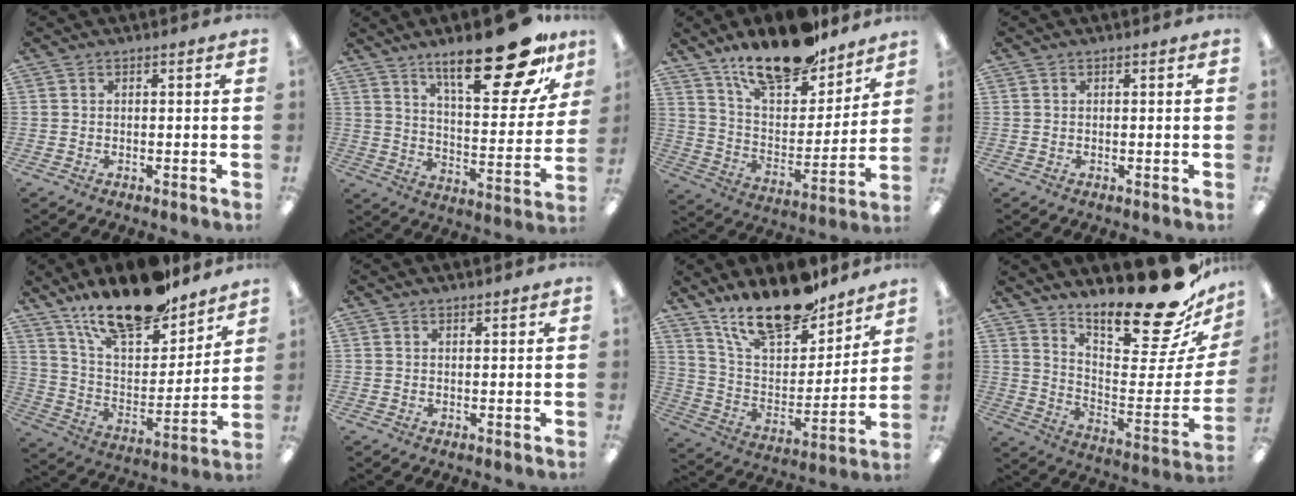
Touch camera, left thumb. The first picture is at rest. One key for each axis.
{"total": 24.4, "fx": 16.2, "fy": 7.4, "fz": 16.6, "tx": -0.243, "ty": -0.101, "tz": 0.259}
{"total": 19.3, "fx": 15.8, "fy": 6.6, "fz": 8.9, "tx": -0.149, "ty": -0.102, "tz": 0.274}
{"total": 0.0}
{"total": 20.4, "fx": 16.7, "fy": 6.5, "fz": 9.6, "tx": -0.170, "ty": -0.105, "tz": 0.291}
{"total": 0.8, "fx": 0.7, "fy": 0.2, "fz": 0.1, "tx": -0.004, "ty": 0.000, "tz": 0.014}
{"total": 19.6, "fx": 16.0, "fy": 6.8, "fz": 9.1, "tx": -0.169, "ty": -0.098, "tz": 0.282}
{"total": 24.2, "fx": 19.3, "fy": 5.7, "fz": 13.4, "tx": -0.166, "ty": -0.156, "tz": 0.307}